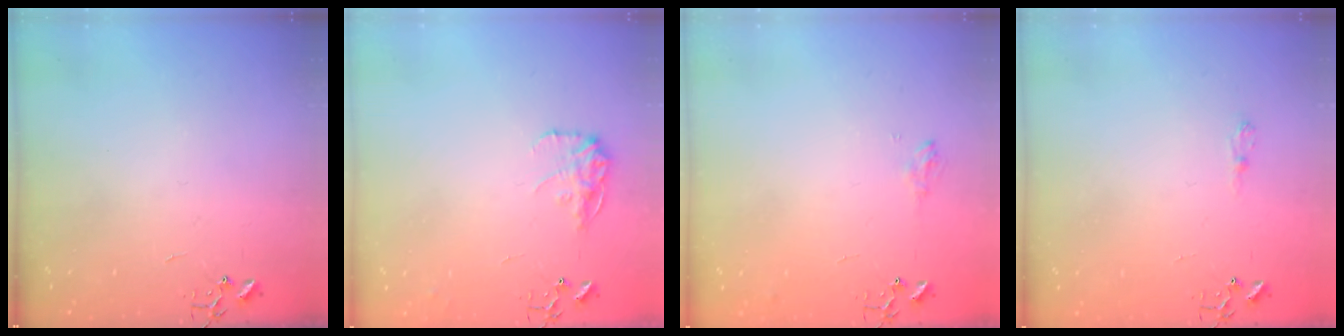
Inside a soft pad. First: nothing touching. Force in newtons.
{"total": 10.9, "press": 10.9, "slide": 0.4}
{"total": 5.8, "press": 5.7, "slide": 0.7}
{"total": 6.5, "press": 6.5, "slide": 0.6}